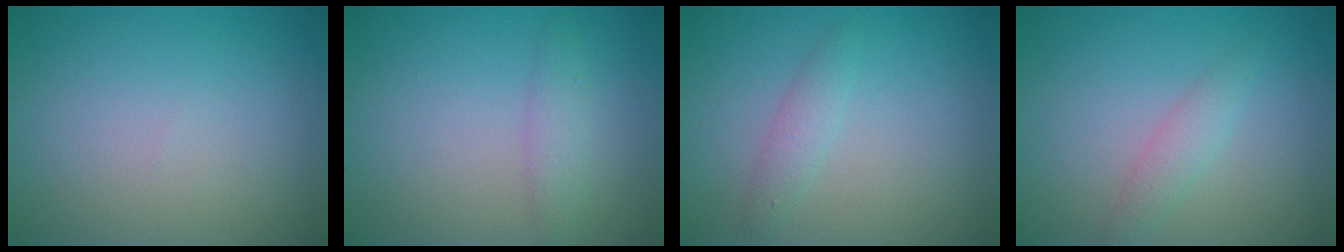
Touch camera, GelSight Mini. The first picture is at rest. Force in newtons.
{"total": 1.8, "press": 1.8, "slide": 0.1}
{"total": 1.6, "press": 1.6, "slide": 0.1}
{"total": 1.7, "press": 1.7, "slide": 0.1}